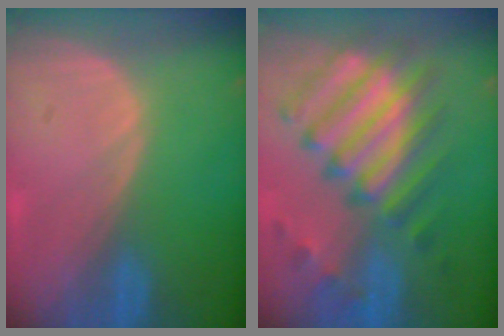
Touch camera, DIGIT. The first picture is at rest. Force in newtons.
{"total": 11.4, "press": 10.6, "slide": 4.4}